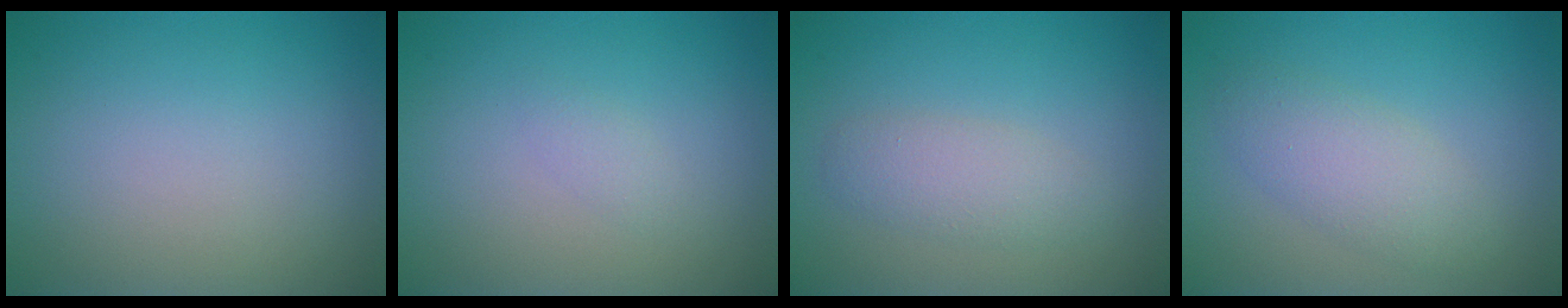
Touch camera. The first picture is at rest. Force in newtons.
{"total": 0.7, "press": 0.7, "slide": 0.0}
{"total": 2.3, "press": 2.3, "slide": 0.1}
{"total": 3.2, "press": 3.2, "slide": 0.1}